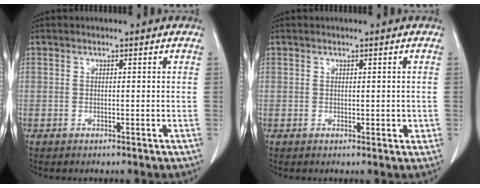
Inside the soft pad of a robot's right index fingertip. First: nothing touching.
{"total": 1.4, "force": [0.1, 1.1, 0.8], "torque": [-0.007, 0.001, 0.004]}